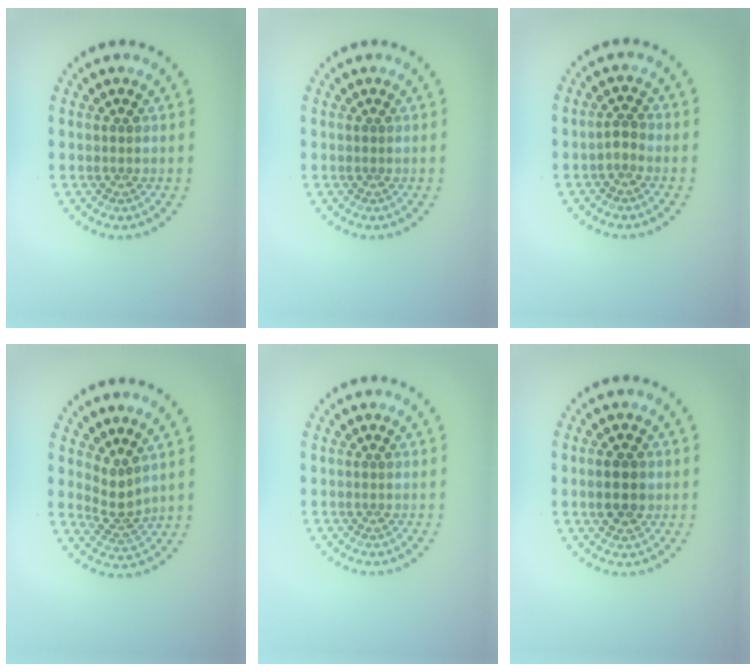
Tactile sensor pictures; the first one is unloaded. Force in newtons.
{"total": 0.0}
{"total": 0.9, "press": 0.8, "slide": 0.5}
{"total": 2.3, "press": 1.5, "slide": 1.6}
{"total": 0.0}
{"total": 2.7, "press": 2.7, "slide": 0.2}